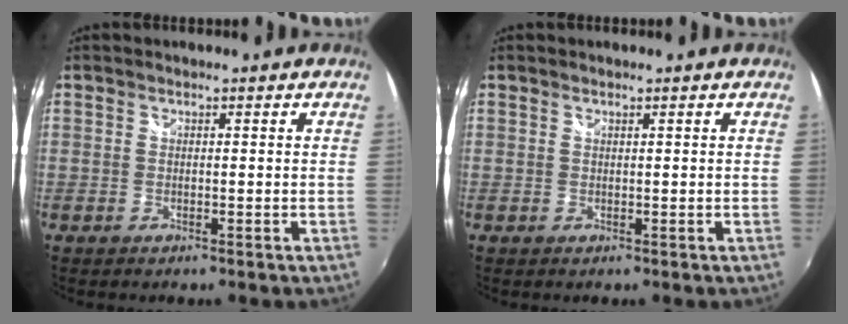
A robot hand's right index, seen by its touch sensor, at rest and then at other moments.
{"total": 0.0}